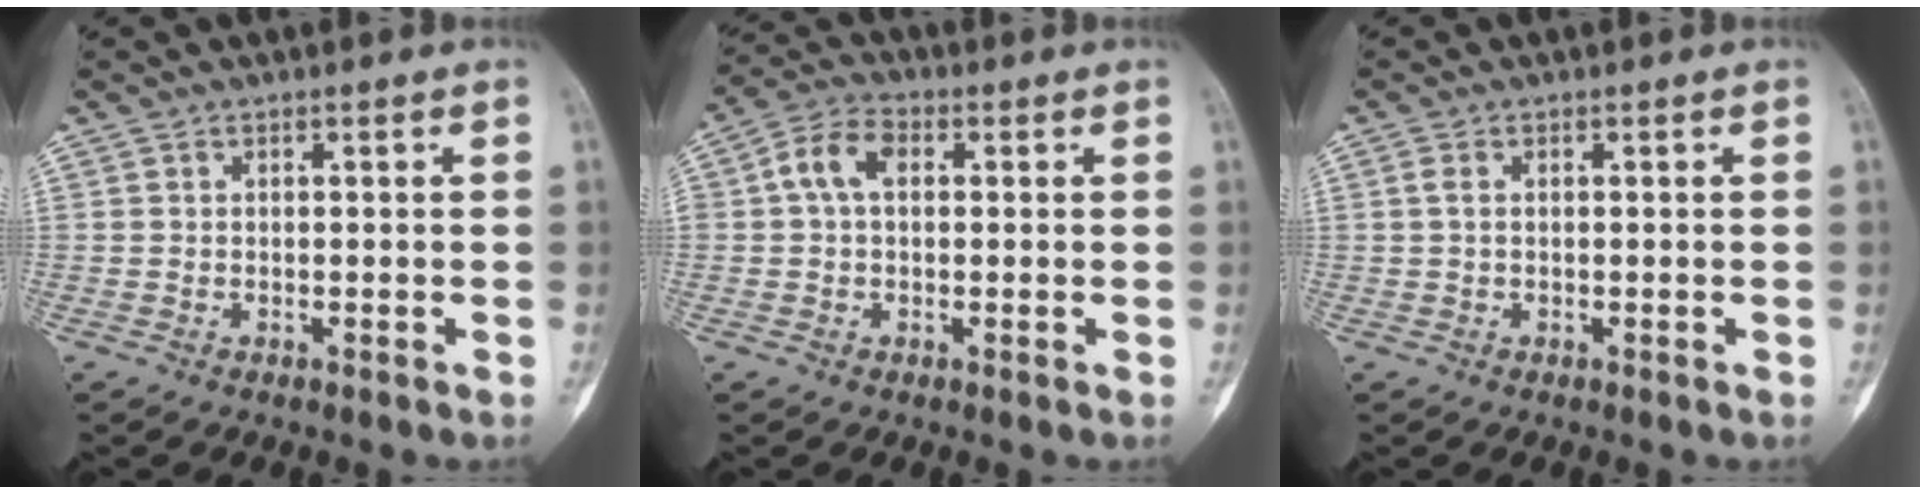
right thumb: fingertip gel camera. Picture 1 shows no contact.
{"total": 6.8, "force": [1.1, 4.6, 4.9], "torque": [-0.091, 0.022, 0.014]}
{"total": 1.5, "force": [0.3, 0.8, 1.1], "torque": [-0.031, 0.005, 0.009]}